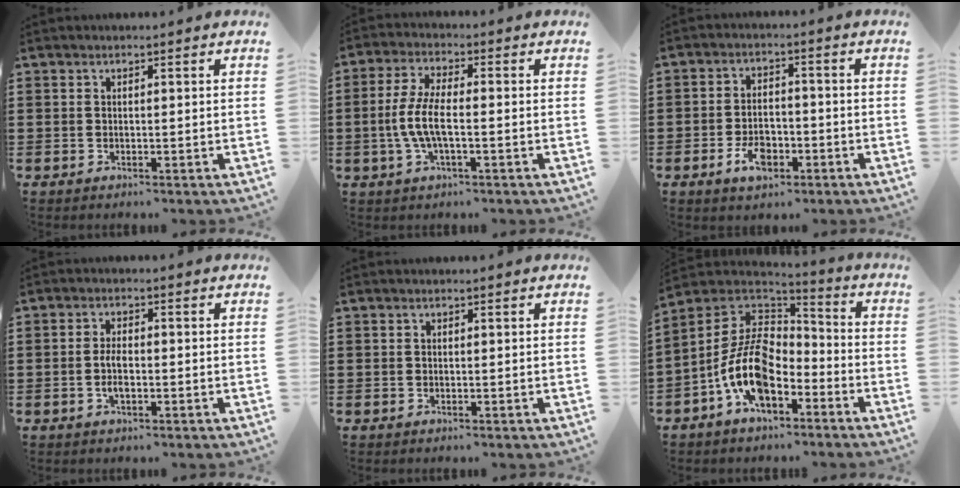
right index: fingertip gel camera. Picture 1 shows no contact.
{"total": 6.4, "force": [-1.5, 2.1, 5.9], "torque": [-0.137, -0.006, -0.037]}
{"total": 6.0, "force": [-2.5, 3.2, 4.5], "torque": [-0.093, -0.001, -0.053]}
{"total": 3.3, "force": [-0.7, 1.3, 3.0], "torque": [-0.071, -0.002, -0.017]}
{"total": 0.0}
{"total": 12.6, "force": [-4.7, 6.9, 9.4], "torque": [-0.223, 0.003, -0.097]}